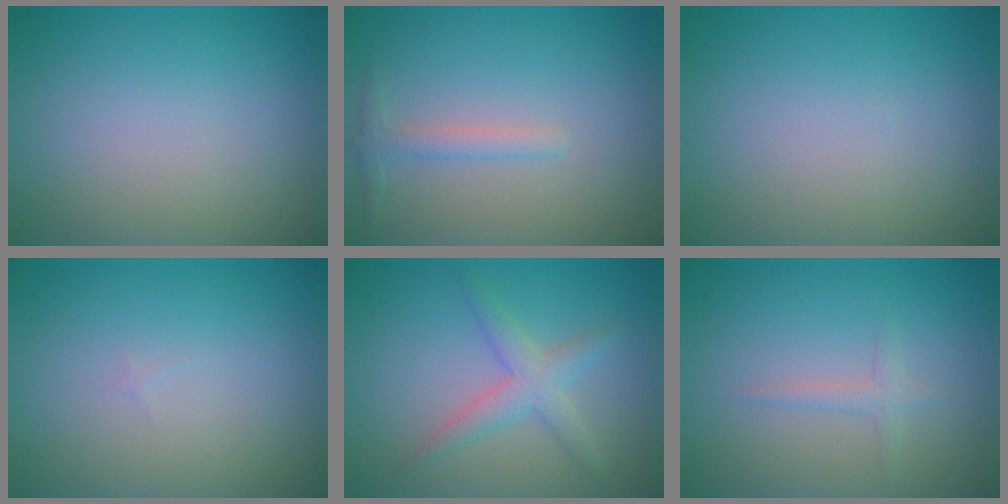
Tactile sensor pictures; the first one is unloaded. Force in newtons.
{"total": 1.5, "press": 1.5, "slide": 0.0}
{"total": 0.0}
{"total": 0.0}
{"total": 2.8, "press": 2.8, "slide": 0.2}
{"total": 1.1, "press": 1.1, "slide": 0.1}